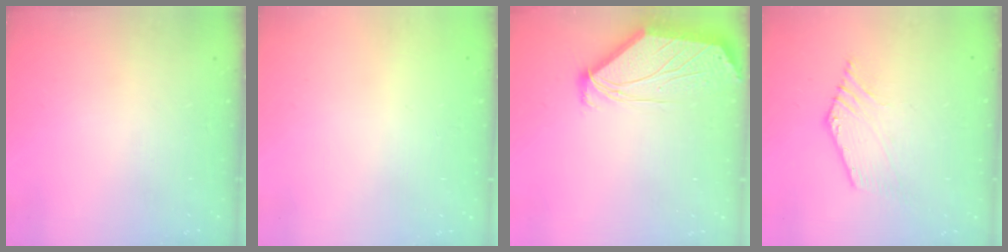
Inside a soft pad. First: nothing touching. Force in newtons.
{"total": 5.0, "press": 5.0, "slide": 0.3}
{"total": 1.6, "press": 1.5, "slide": 0.5}
{"total": 1.8, "press": 1.8, "slide": 0.2}